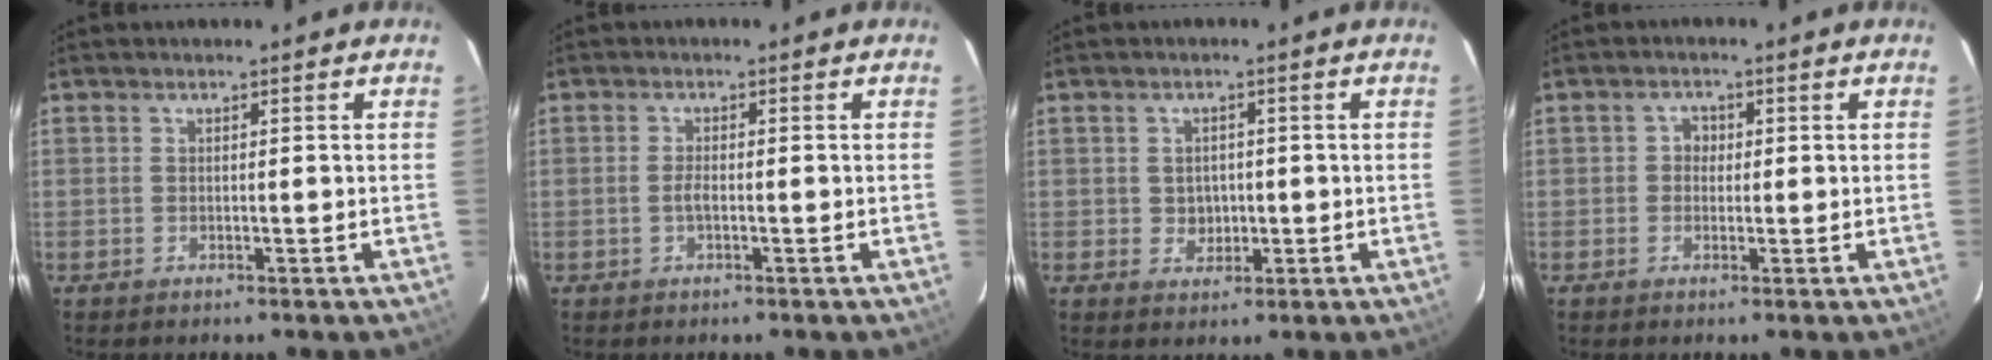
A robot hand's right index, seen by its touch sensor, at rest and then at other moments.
{"total": 1.6, "force": [-0.5, 0.5, 1.4], "torque": [-0.030, 0.000, -0.011]}
{"total": 3.2, "force": [-0.2, 3.0, 1.1], "torque": [-0.019, 0.006, 0.003]}
{"total": 1.7, "force": [-0.1, 1.6, 0.6], "torque": [-0.009, 0.006, -0.005]}